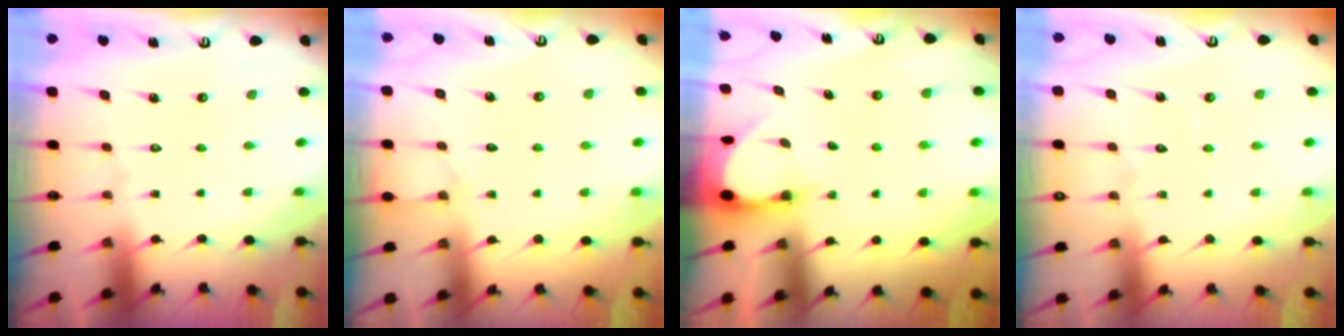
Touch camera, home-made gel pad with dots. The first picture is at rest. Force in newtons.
{"total": 7.7, "press": 7.6, "slide": 0.8}
{"total": 2.8, "press": 2.8, "slide": 0.2}
{"total": 3.2, "press": 3.2, "slide": 0.2}